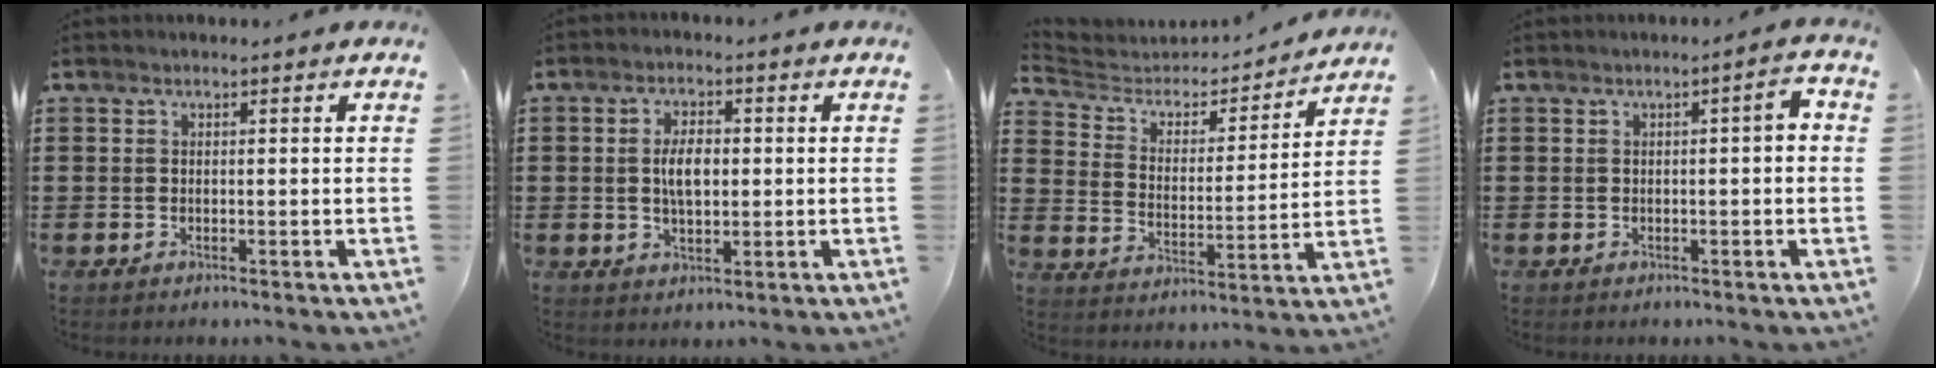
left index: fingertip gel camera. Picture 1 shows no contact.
{"total": 4.4, "force": [0.3, 2.2, 3.9], "torque": [-0.069, 0.004, 0.000]}
{"total": 3.9, "force": [3.5, 1.7, 0.4], "torque": [-0.038, -0.030, 0.051]}
{"total": 2.2, "force": [-0.1, 0.4, 2.2], "torque": [-0.030, -0.002, -0.004]}